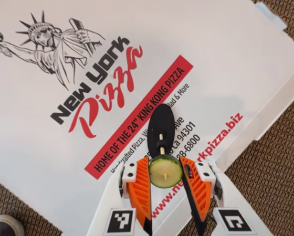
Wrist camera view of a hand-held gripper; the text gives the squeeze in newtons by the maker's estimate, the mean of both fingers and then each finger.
{"total": 7.0, "left": 7.0, "right": 7.0}